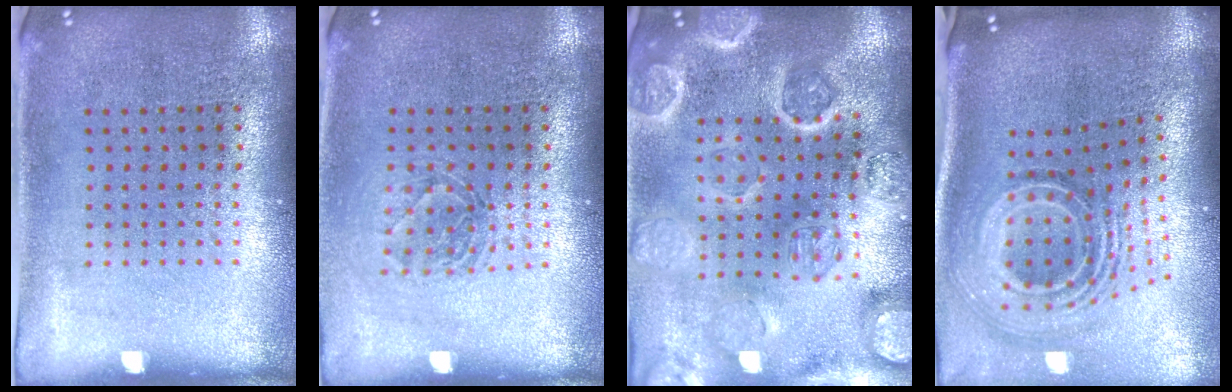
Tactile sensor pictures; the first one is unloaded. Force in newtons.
{"total": 1.4, "press": 1.2, "slide": 0.7}
{"total": 4.6, "press": 4.1, "slide": 2.0}
{"total": 2.5, "press": 1.6, "slide": 1.9}